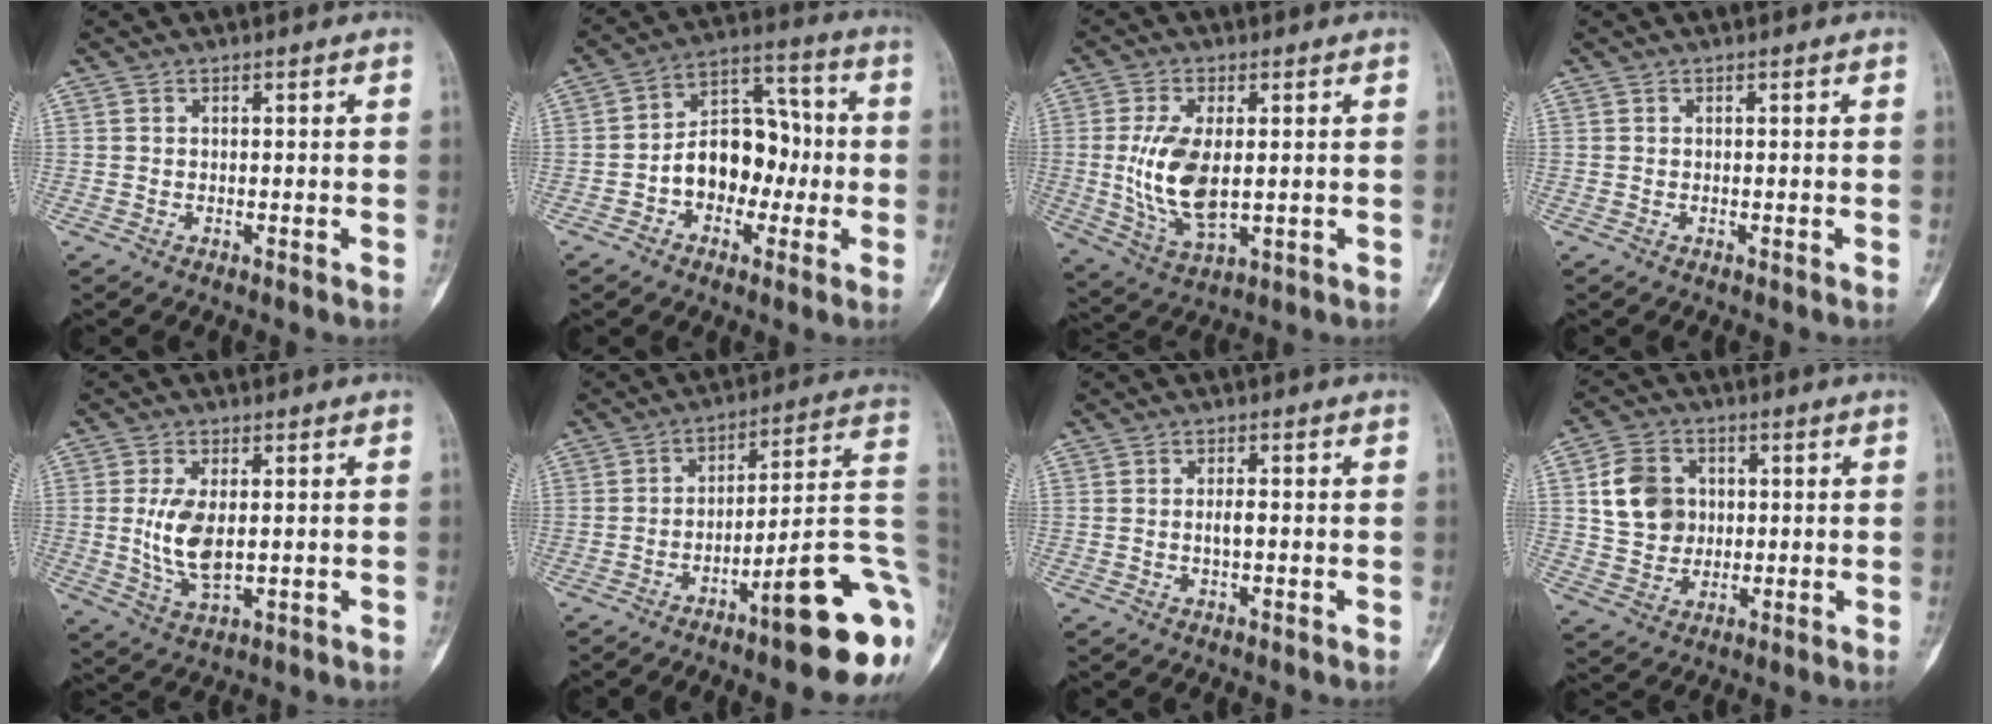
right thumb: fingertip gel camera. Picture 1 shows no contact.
{"total": 12.7, "force": [-2.2, 8.9, 8.7], "torque": [-0.097, 0.052, -0.042]}
{"total": 11.7, "force": [0.0, 5.7, 10.2], "torque": [-0.203, -0.016, 0.013]}
{"total": 0.0}
{"total": 7.8, "force": [0.2, 3.7, 6.9], "torque": [-0.138, -0.015, 0.013]}
{"total": 19.7, "force": [-7.3, 3.9, 17.9], "torque": [-0.186, 0.052, -0.096]}
{"total": 1.8, "force": [-0.2, 0.7, 1.6], "torque": [-0.030, 0.001, -0.004]}
{"total": 9.9, "force": [1.7, 8.3, 5.1], "torque": [-0.068, 0.000, 0.032]}